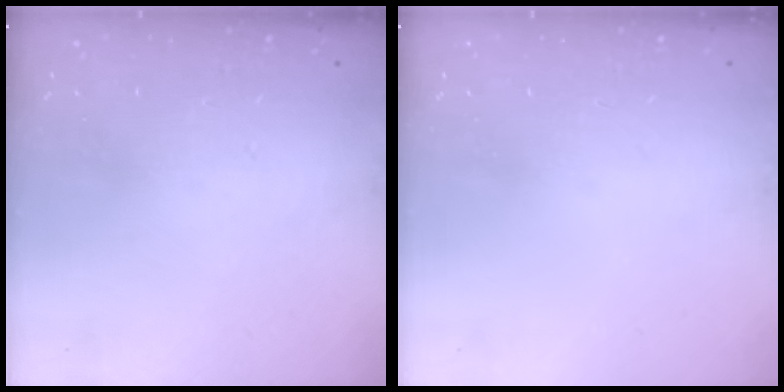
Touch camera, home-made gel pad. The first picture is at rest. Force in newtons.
{"total": 0.0}